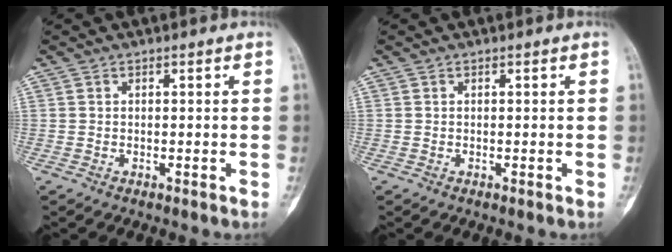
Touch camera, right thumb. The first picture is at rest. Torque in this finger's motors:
{"motor_torque": [0.00, 0.00, 0.05, -0.04, 0.00]}